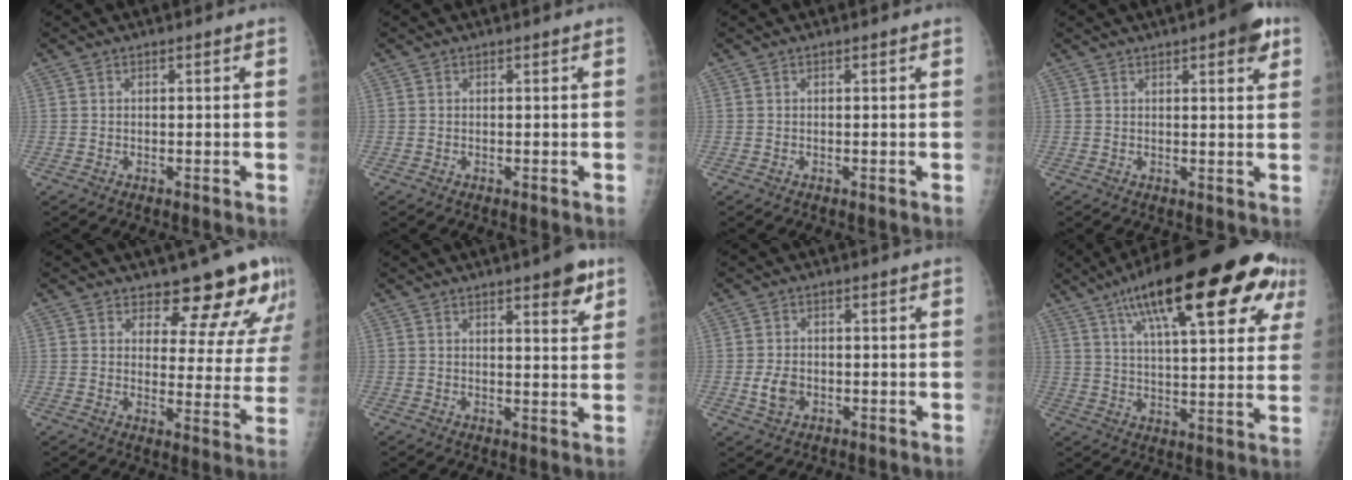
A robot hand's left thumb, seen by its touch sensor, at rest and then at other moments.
{"total": 0.0}
{"total": 0.0}
{"total": 5.9, "force": [3.1, 1.6, 4.8], "torque": [-0.051, -0.008, 0.034]}
{"total": 13.3, "force": [10.9, 5.1, 5.8], "torque": [-0.024, -0.078, 0.122]}
{"total": 6.1, "force": [3.6, 1.6, 4.7], "torque": [-0.050, -0.018, 0.043]}
{"total": 3.8, "force": [-1.2, 2.9, 2.3], "torque": [-0.038, 0.001, -0.017]}
{"total": 26.0, "force": [13.3, 7.9, 20.9], "torque": [-0.293, -0.004, 0.192]}